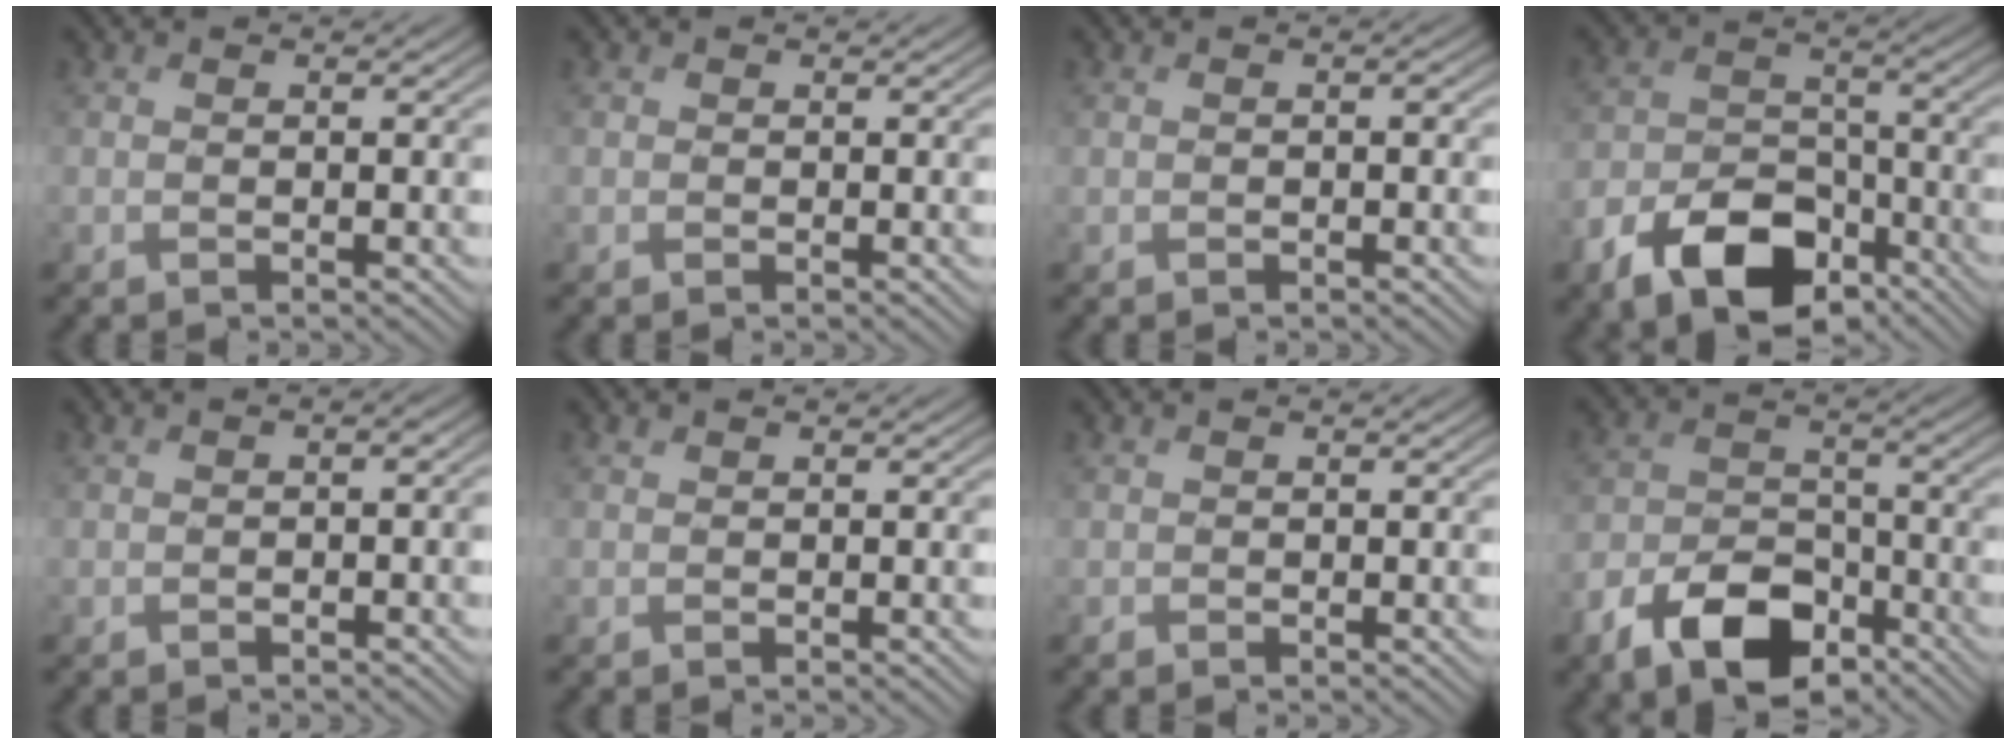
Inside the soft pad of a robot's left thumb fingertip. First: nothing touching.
{"total": 0.7, "force": [0.1, 0.7, 0.0], "torque": [0.004, -0.002, -0.003]}
{"total": 0.6, "force": [-0.1, 0.5, 0.4], "torque": [-0.005, -0.001, -0.002]}
{"total": 10.9, "force": [-6.6, 6.1, 6.1], "torque": [-0.121, -0.012, -0.125]}
{"total": 2.2, "force": [-0.1, 1.1, 1.9], "torque": [-0.034, 0.004, 0.000]}
{"total": 0.6, "force": [0.5, 0.4, 0.1], "torque": [-0.002, 0.000, 0.010]}
{"total": 0.6, "force": [0.2, 0.6, 0.0], "torque": [-0.001, -0.002, 0.005]}
{"total": 9.9, "force": [-6.2, 5.3, 5.6], "torque": [-0.110, -0.009, -0.120]}